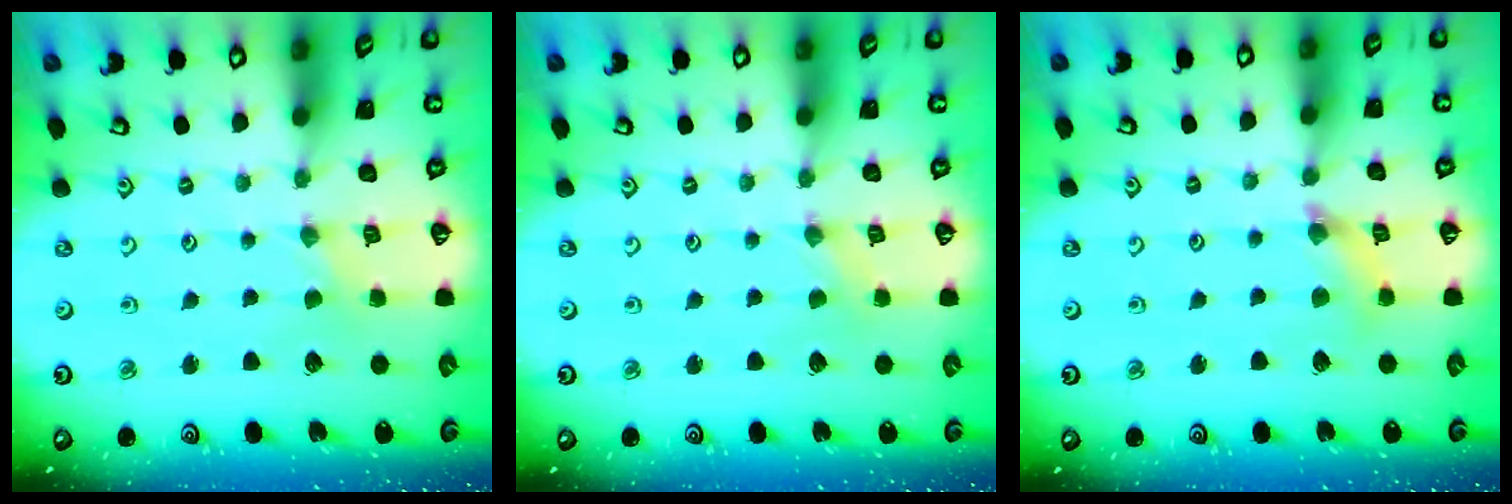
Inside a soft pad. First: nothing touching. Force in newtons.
{"total": 0.0}
{"total": 4.7, "press": 4.7, "slide": 0.5}